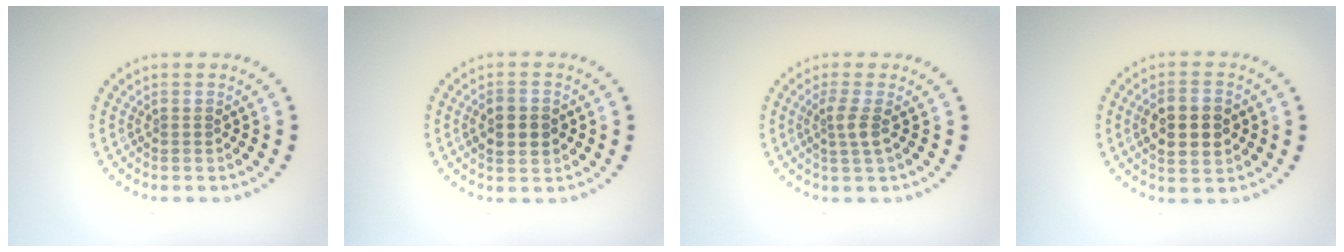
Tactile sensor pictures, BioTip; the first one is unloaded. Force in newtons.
{"total": 3.1, "press": 3.1, "slide": 0.1}
{"total": 1.9, "press": 1.4, "slide": 1.4}
{"total": 4.9, "press": 4.9, "slide": 0.3}